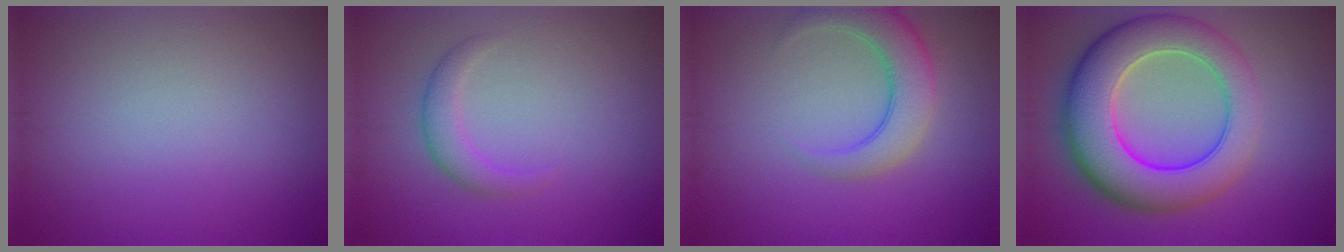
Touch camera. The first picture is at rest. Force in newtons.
{"total": 2.0, "press": 2.0, "slide": 0.1}
{"total": 4.9, "press": 4.9, "slide": 0.2}
{"total": 10.5, "press": 10.4, "slide": 0.4}